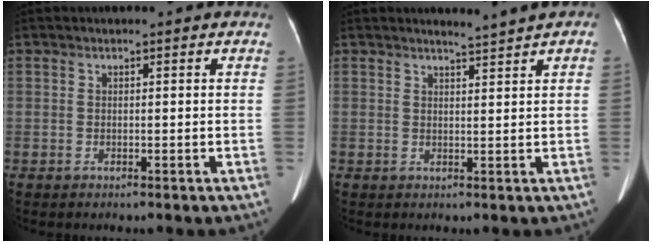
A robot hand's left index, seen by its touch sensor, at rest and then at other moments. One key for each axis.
{"total": 1.9, "fx": 1.6, "fy": -0.5, "fz": 0.8, "tx": -0.013, "ty": 0.002, "tz": 0.027}